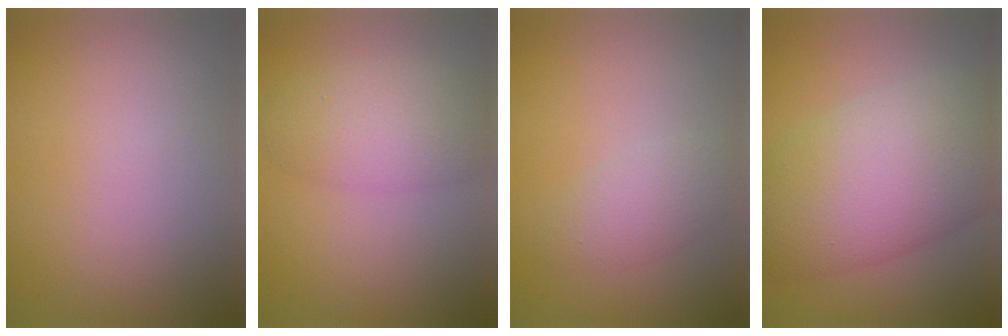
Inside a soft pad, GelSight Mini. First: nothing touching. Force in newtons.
{"total": 4.5, "press": 4.5, "slide": 0.1}
{"total": 2.2, "press": 2.2, "slide": 0.1}
{"total": 10.8, "press": 10.8, "slide": 0.1}